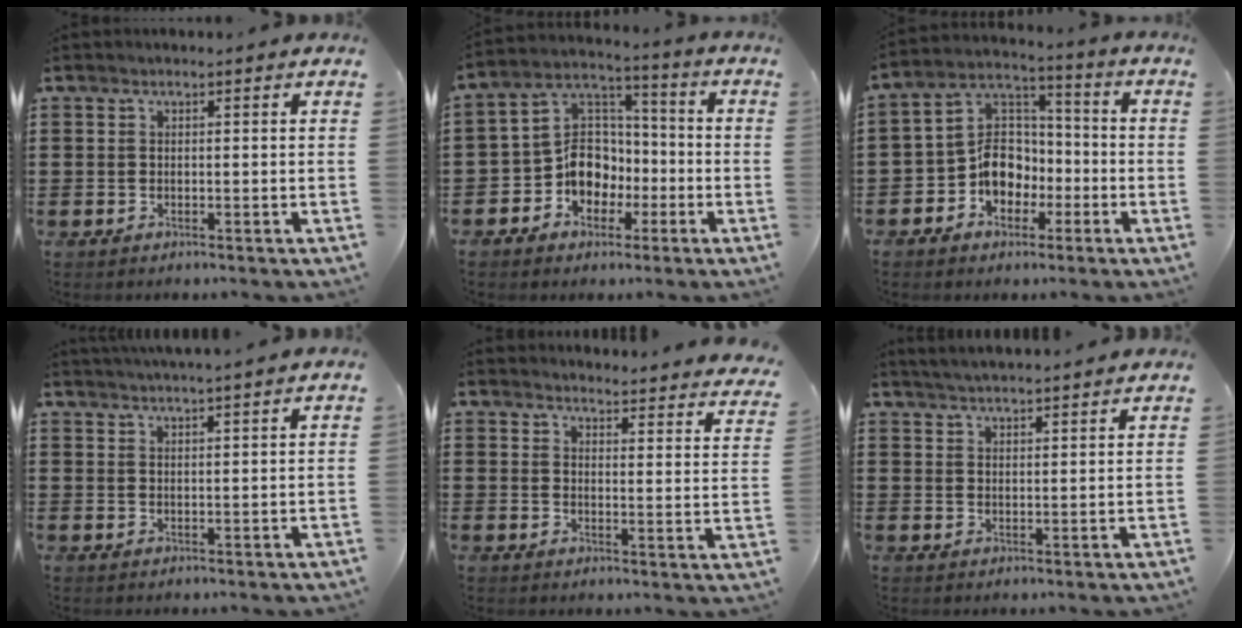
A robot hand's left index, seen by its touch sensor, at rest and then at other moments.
{"total": 8.1, "force": [-2.7, 7.1, 3.0], "torque": [-0.097, 0.005, -0.057]}
{"total": 8.0, "force": [-2.6, 6.4, 4.0], "torque": [-0.110, 0.008, -0.057]}
{"total": 1.9, "force": [1.8, -0.5, 0.4], "torque": [-0.011, -0.002, 0.035]}
{"total": 3.7, "force": [3.6, 0.0, 0.6], "torque": [-0.020, -0.027, 0.062]}
{"total": 3.0, "force": [2.9, -0.4, 0.1], "torque": [-0.010, -0.008, 0.055]}